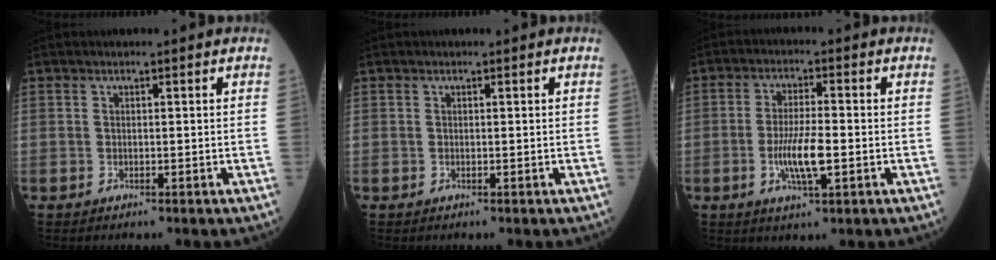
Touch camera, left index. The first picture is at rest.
{"total": 0.0}
{"total": 6.4, "force": [-1.6, 1.1, 6.1], "torque": [-0.118, -0.008, -0.030]}